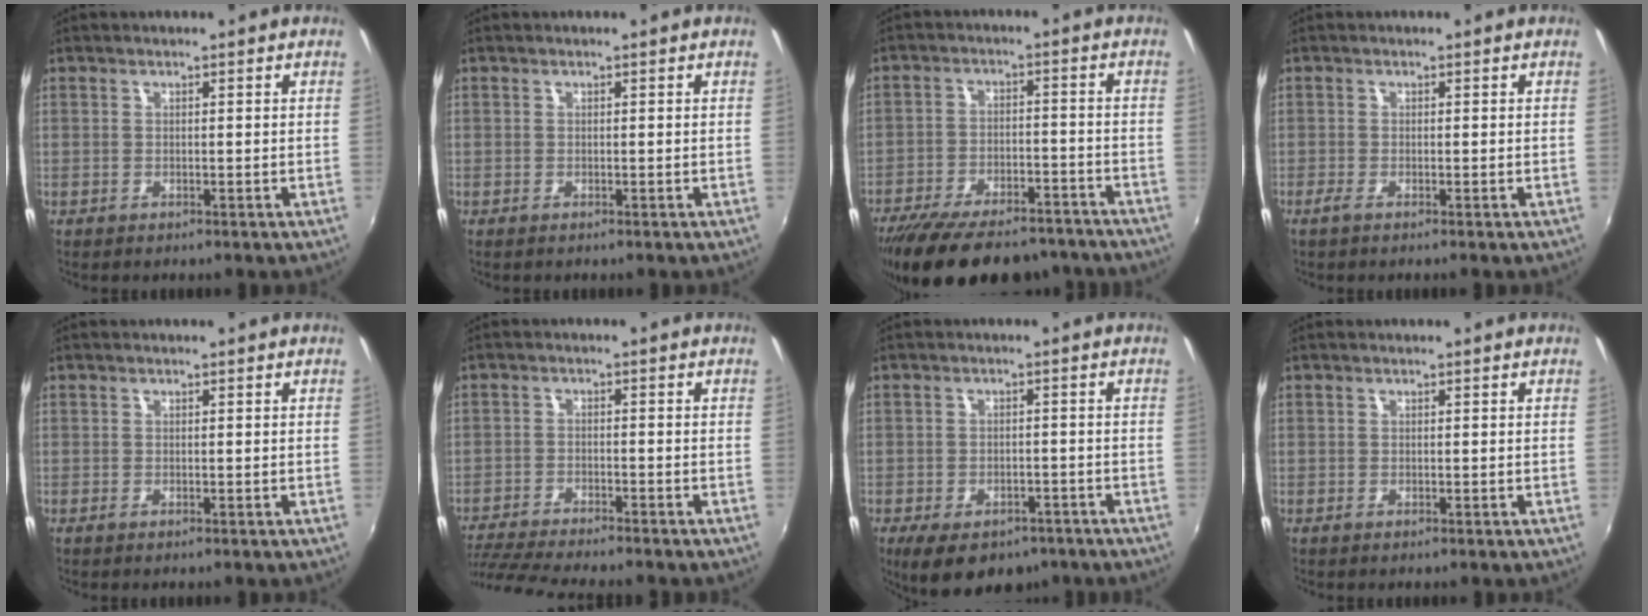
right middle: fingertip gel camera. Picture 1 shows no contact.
{"total": 0.0}
{"total": 22.4, "force": [-18.5, 7.8, 10.0], "torque": [-0.199, -0.016, -0.257]}
{"total": 1.2, "force": [-0.8, 0.0, 0.8], "torque": [-0.019, -0.005, -0.019]}
{"total": 0.0}
{"total": 11.1, "force": [-10.1, 0.7, 4.6], "torque": [-0.116, -0.025, -0.172]}
{"total": 11.4, "force": [-7.5, 6.4, 5.8], "torque": [-0.122, -0.018, -0.101]}
{"total": 0.0}